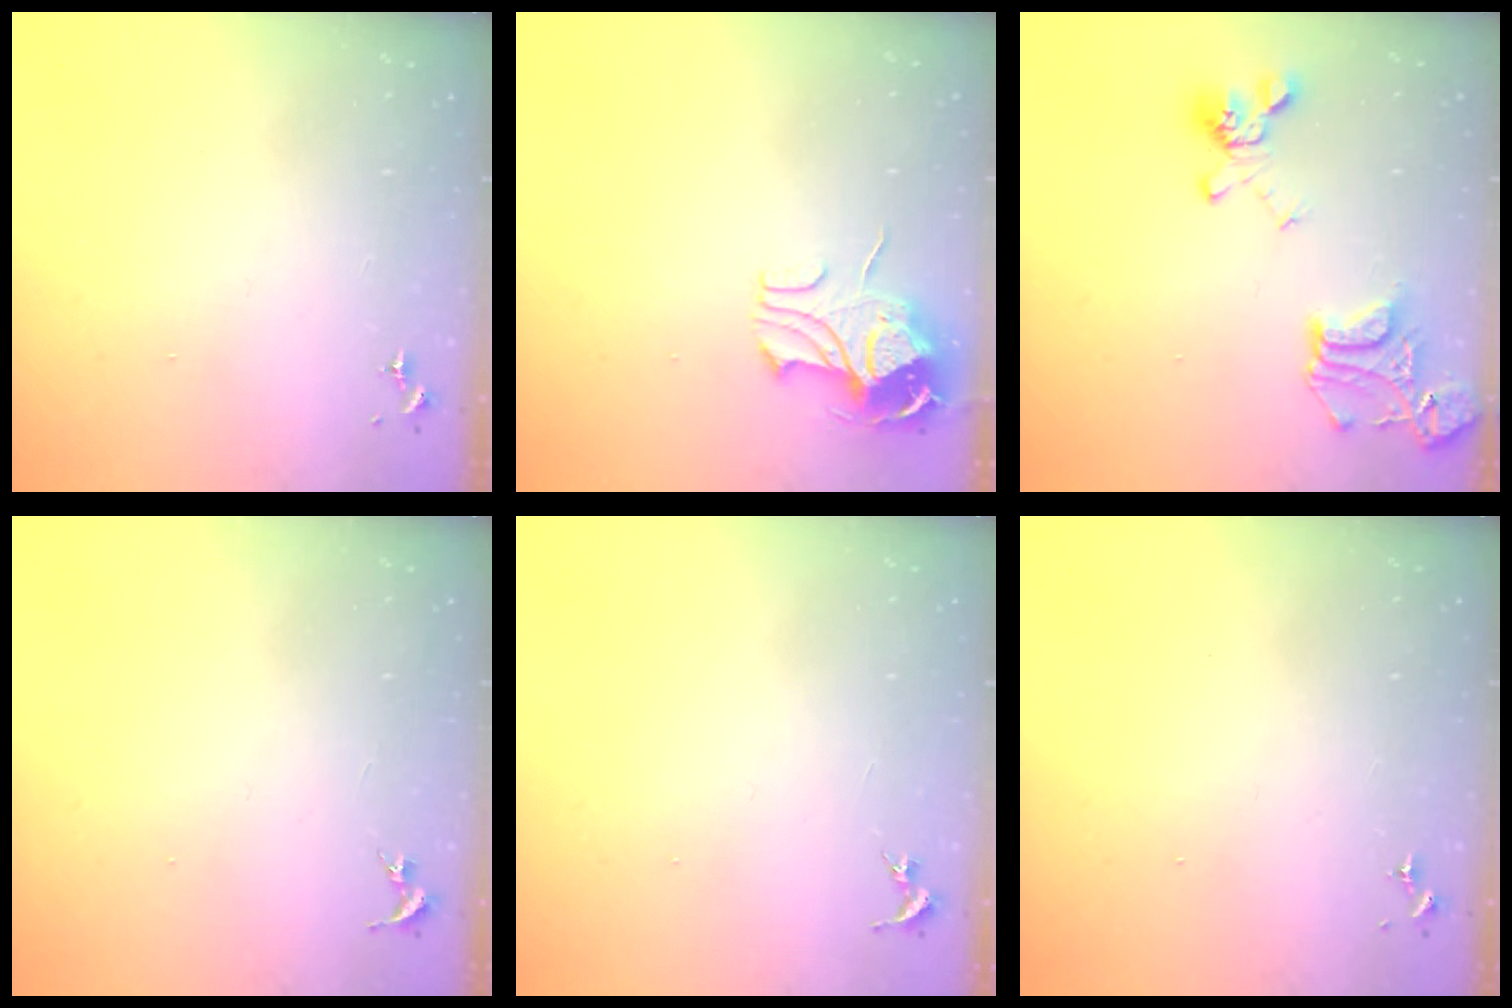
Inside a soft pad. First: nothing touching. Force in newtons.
{"total": 10.0, "press": 9.9, "slide": 0.6}
{"total": 18.3, "press": 18.2, "slide": 1.7}
{"total": 0.0}
{"total": 0.0}
{"total": 0.0}